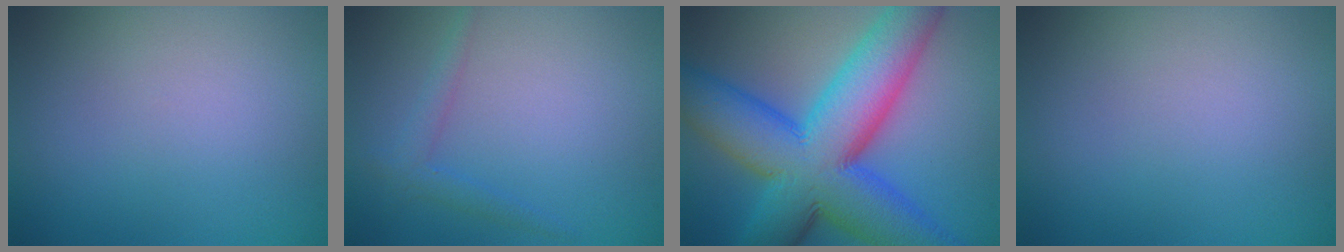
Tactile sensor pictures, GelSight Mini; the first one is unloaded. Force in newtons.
{"total": 1.6, "press": 1.6, "slide": 0.1}
{"total": 15.0, "press": 15.0, "slide": 0.4}
{"total": 0.0}